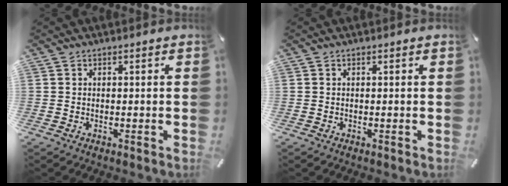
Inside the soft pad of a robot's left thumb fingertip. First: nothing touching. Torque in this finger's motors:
{"motor_torque": [-0.06, -0.06, 0.01, 0.00, -0.01]}